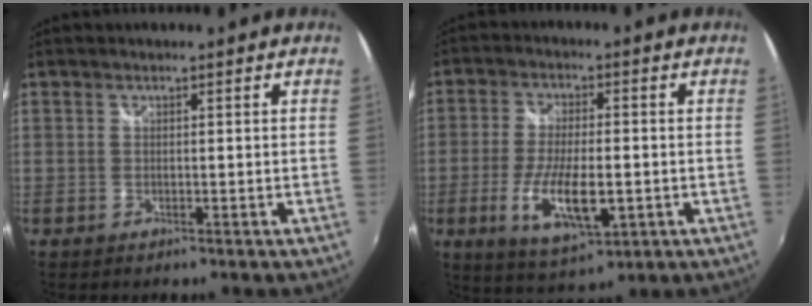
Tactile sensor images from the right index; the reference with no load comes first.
{"total": 11.6, "force": [-3.1, 4.1, 10.4], "torque": [-0.205, -0.020, -0.051]}